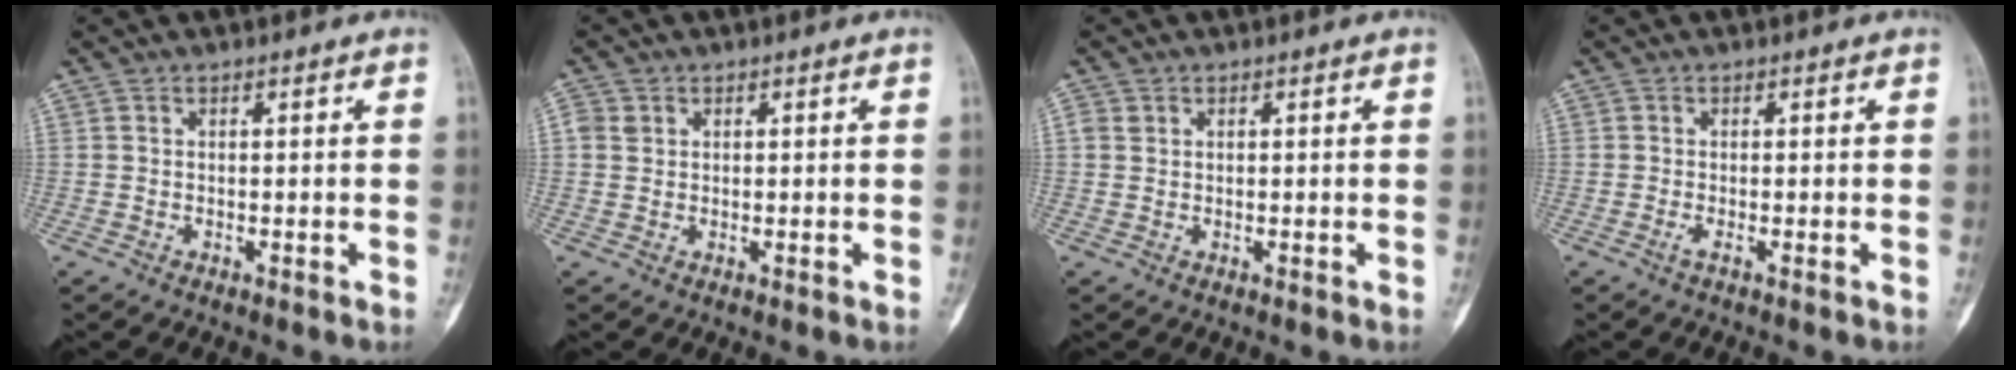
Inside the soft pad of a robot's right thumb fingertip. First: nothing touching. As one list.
[{"total": 2.4, "force": [0.8, 2.0, 1.0], "torque": [-0.015, 0.000, 0.017]}, {"total": 1.6, "force": [0.6, 1.3, 0.7], "torque": [-0.008, 0.000, 0.013]}, {"total": 0.7, "force": [-0.3, 0.0, 0.6], "torque": [-0.020, -0.003, -0.008]}]